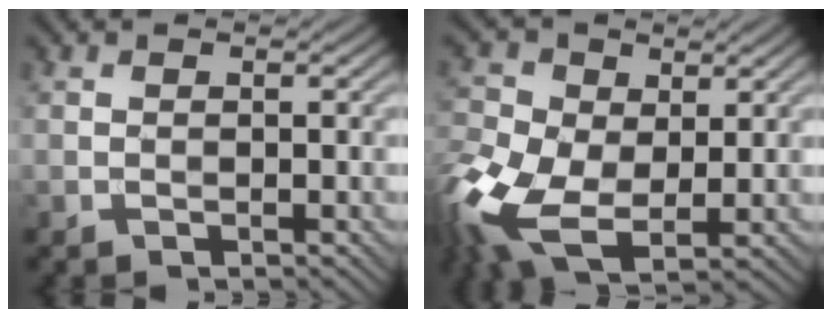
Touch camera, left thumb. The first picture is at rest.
{"total": 12.4, "force": [-3.0, 7.8, 9.1], "torque": [-0.251, -0.025, -0.058]}